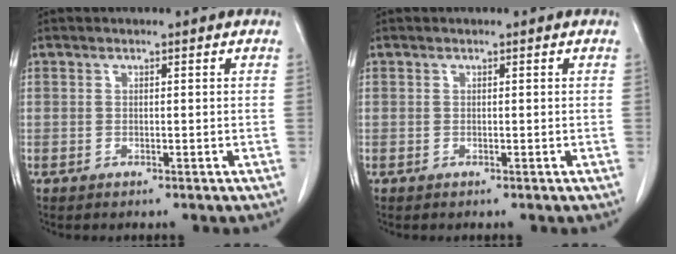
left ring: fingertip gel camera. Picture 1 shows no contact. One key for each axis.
{"total": 0.0}